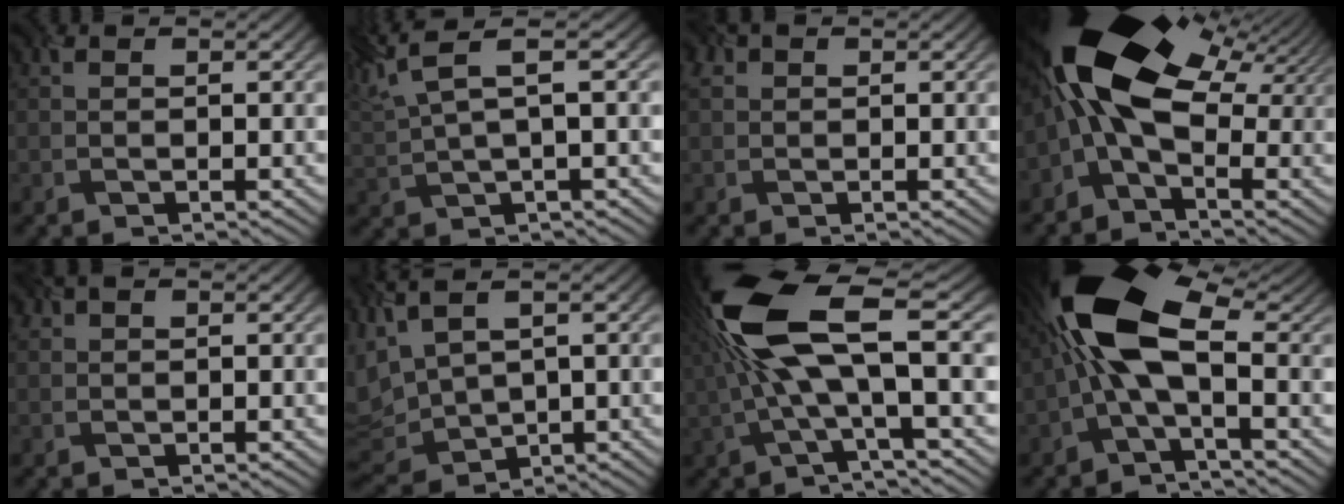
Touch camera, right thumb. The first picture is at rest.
{"total": 8.3, "force": [4.6, 1.7, 6.7], "torque": [-0.145, 0.028, 0.091]}
{"total": 2.3, "force": [1.0, 1.7, 1.2], "torque": [-0.021, 0.006, 0.013]}
{"total": 13.8, "force": [1.7, 6.7, 11.9], "torque": [-0.228, 0.011, 0.007]}
{"total": 0.7, "force": [0.3, 0.6, 0.3], "torque": [-0.003, 0.004, 0.001]}
{"total": 8.1, "force": [2.3, 4.8, 6.0], "torque": [-0.174, -0.018, 0.057]}
{"total": 13.0, "force": [1.3, 3.8, 12.4], "torque": [-0.271, 0.010, 0.024]}
{"total": 12.2, "force": [0.6, 5.4, 11.0], "torque": [-0.219, 0.026, -0.006]}